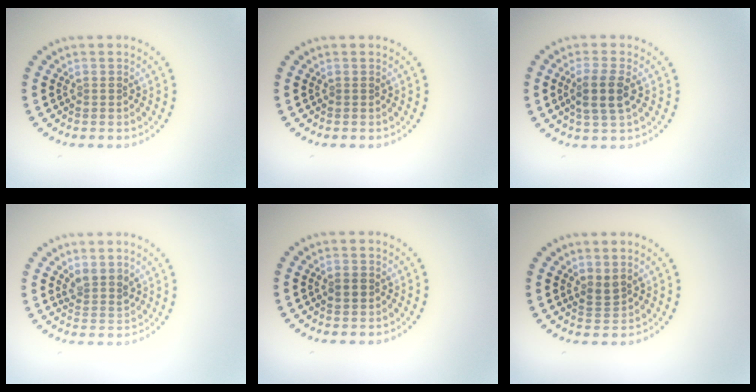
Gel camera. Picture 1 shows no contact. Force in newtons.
{"total": 0.0}
{"total": 2.8, "press": 2.5, "slide": 1.1}
{"total": 2.0, "press": 1.7, "slide": 1.0}
{"total": 1.2, "press": 1.2, "slide": 0.2}
{"total": 1.4, "press": 1.1, "slide": 0.7}